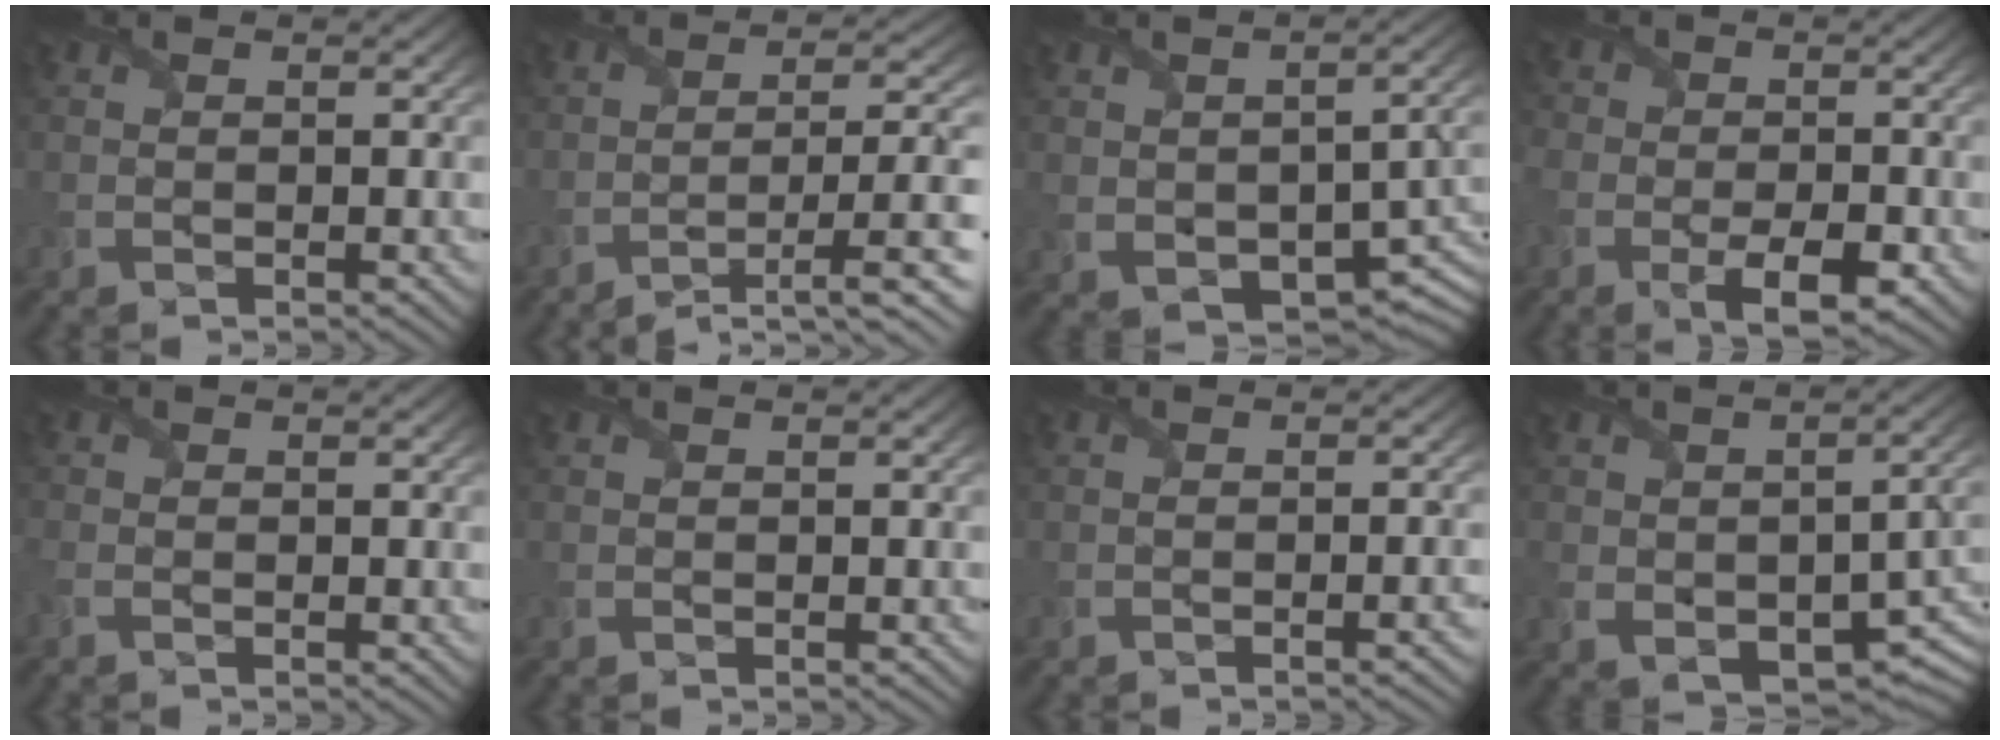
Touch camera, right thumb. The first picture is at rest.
{"total": 7.3, "force": [-4.2, 1.5, 5.8], "torque": [-0.085, 0.000, -0.065]}
{"total": 8.6, "force": [-1.8, 5.2, 6.6], "torque": [-0.112, -0.031, -0.014]}
{"total": 6.9, "force": [-3.2, 4.2, 4.5], "torque": [-0.076, -0.020, -0.046]}
{"total": 1.2, "force": [-0.8, 0.6, 0.7], "torque": [-0.021, -0.006, -0.015]}
{"total": 0.0}
{"total": 1.4, "force": [-0.8, 0.0, 1.1], "torque": [-0.010, 0.003, -0.015]}
{"total": 9.0, "force": [-2.7, 5.5, 6.6], "torque": [-0.109, -0.039, -0.024]}